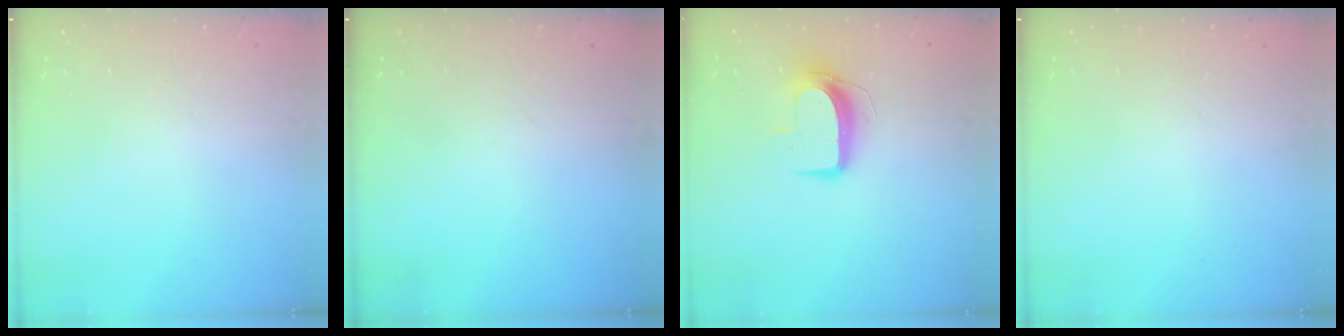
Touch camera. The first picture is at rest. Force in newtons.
{"total": 0.0}
{"total": 9.7, "press": 9.7, "slide": 0.4}
{"total": 0.0}